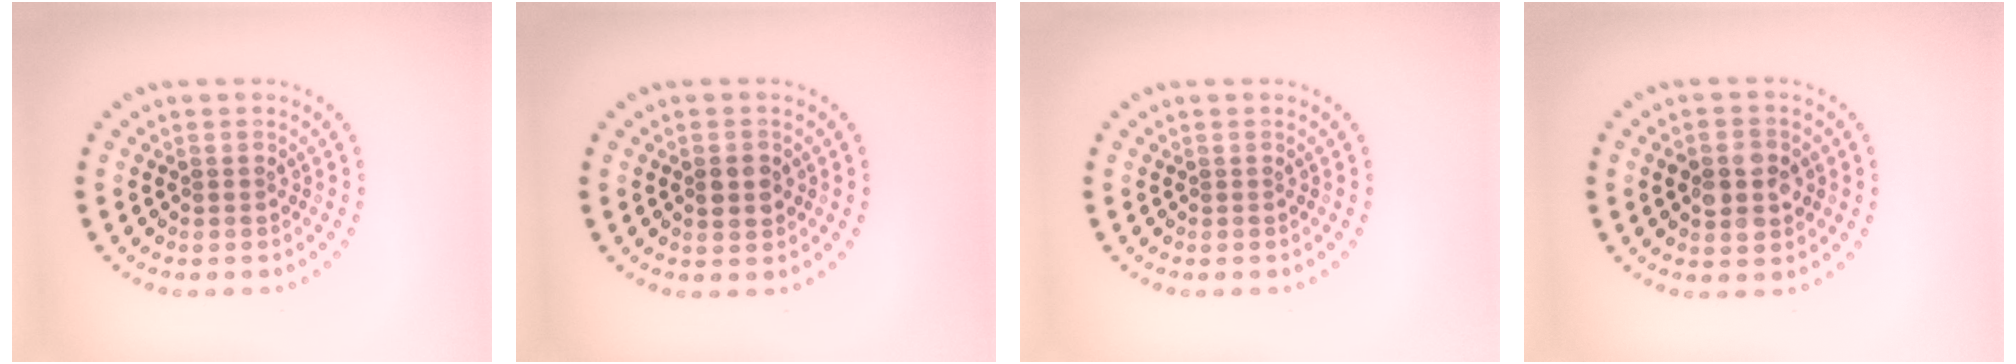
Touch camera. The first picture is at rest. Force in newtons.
{"total": 1.9, "press": 1.9, "slide": 0.1}
{"total": 0.0}
{"total": 4.0, "press": 4.0, "slide": 0.2}